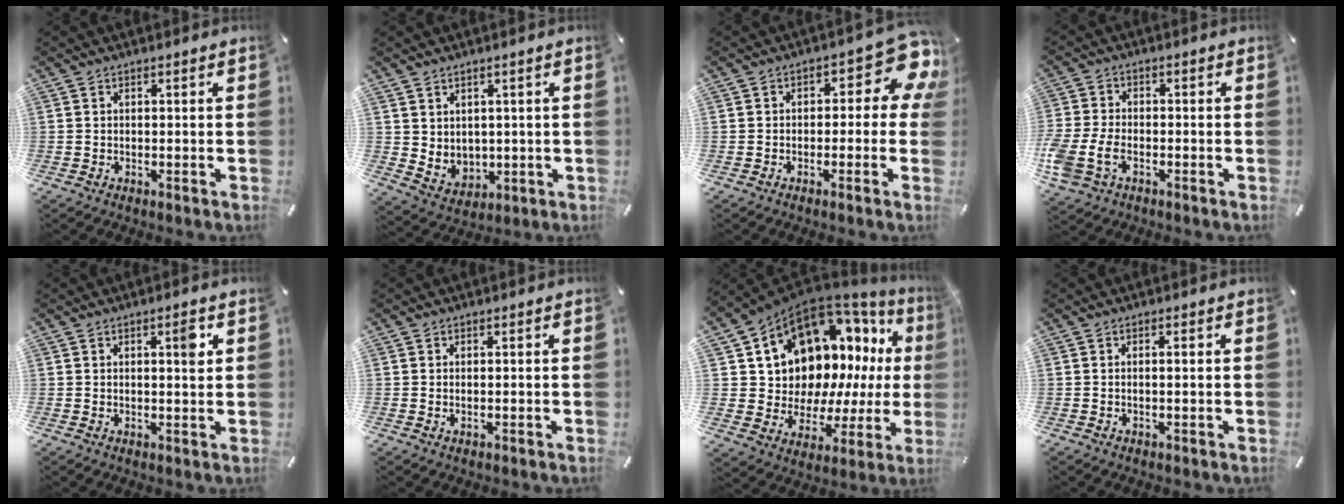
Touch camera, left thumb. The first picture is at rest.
{"total": 5.2, "force": [2.9, 4.3, 0.2], "torque": [-0.009, -0.029, 0.060]}
{"total": 11.2, "force": [3.8, 5.7, 8.9], "torque": [-0.110, -0.027, 0.066]}
{"total": 7.5, "force": [-2.8, 5.2, 4.7], "torque": [-0.114, 0.006, -0.052]}
{"total": 4.2, "force": [1.5, 1.1, 3.7], "torque": [-0.047, -0.010, 0.017]}
{"total": 0.7, "force": [0.1, 0.3, 0.6], "torque": [-0.006, -0.005, 0.001]}
{"total": 13.3, "force": [7.2, 9.6, 5.8], "torque": [-0.099, -0.096, 0.145]}
{"total": 1.2, "force": [0.1, 0.0, 1.2], "torque": [-0.025, -0.004, 0.002]}